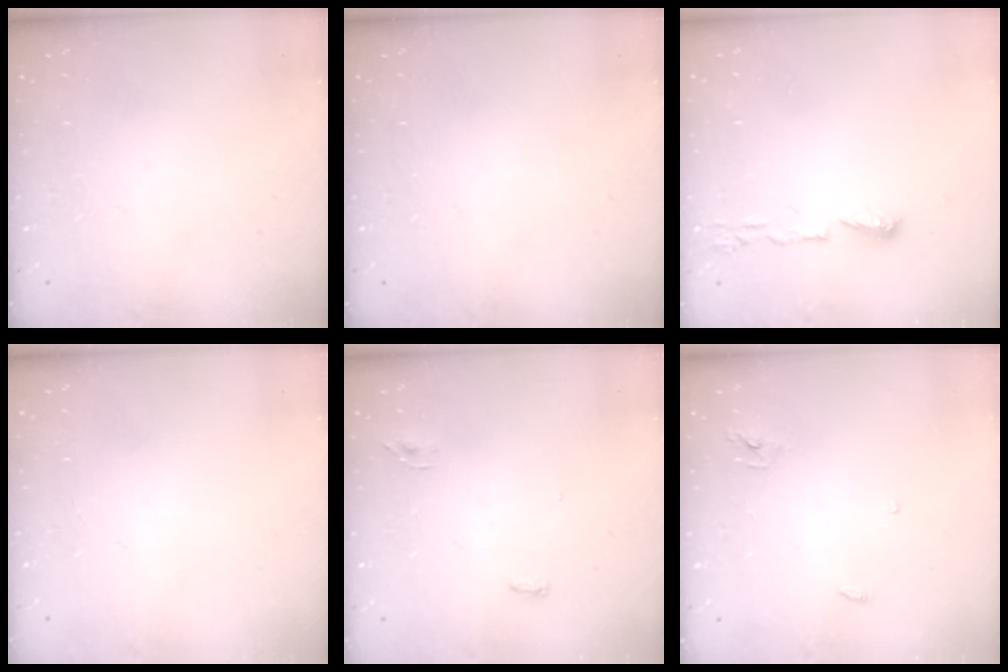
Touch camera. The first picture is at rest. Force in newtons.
{"total": 0.0}
{"total": 6.0, "press": 5.8, "slide": 1.2}
{"total": 0.0}
{"total": 3.3, "press": 2.9, "slide": 1.7}
{"total": 2.9, "press": 2.9, "slide": 0.2}